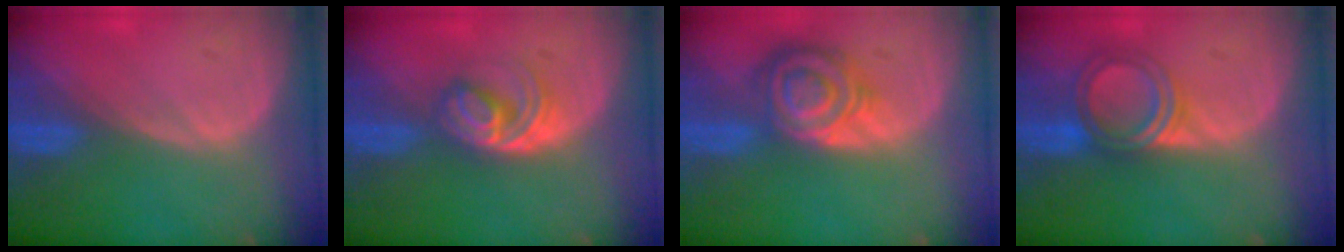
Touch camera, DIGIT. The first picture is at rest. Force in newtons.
{"total": 6.2, "press": 5.2, "slide": 3.4}
{"total": 8.4, "press": 7.3, "slide": 4.2}
{"total": 5.7, "press": 5.6, "slide": 1.1}